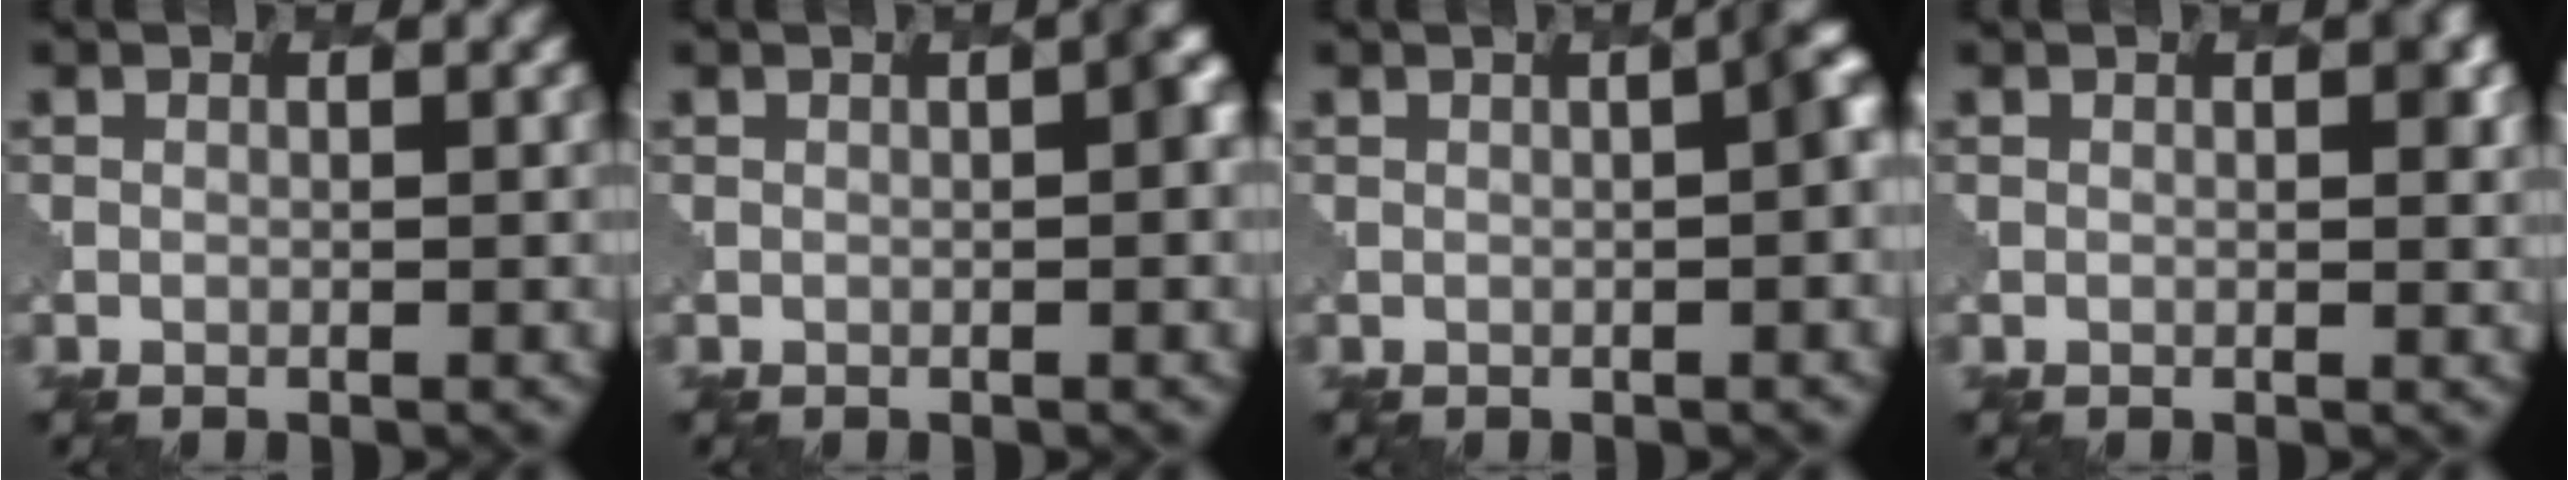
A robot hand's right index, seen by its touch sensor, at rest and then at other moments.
{"total": 1.6, "force": [0.1, 0.0, 1.6], "torque": [-0.024, 0.007, -0.003]}
{"total": 3.2, "force": [0.1, 0.6, 3.1], "torque": [-0.034, 0.014, -0.001]}
{"total": 1.6, "force": [0.4, 0.6, 1.4], "torque": [-0.014, 0.000, 0.000]}